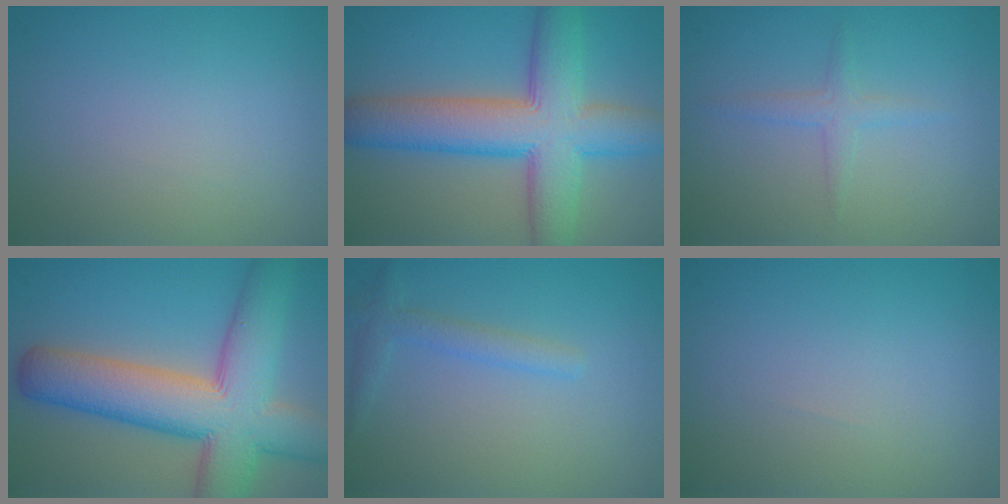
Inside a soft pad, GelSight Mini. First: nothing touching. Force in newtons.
{"total": 10.1, "press": 10.1, "slide": 0.4}
{"total": 1.5, "press": 1.5, "slide": 0.0}
{"total": 12.1, "press": 12.1, "slide": 0.6}
{"total": 1.9, "press": 1.9, "slide": 0.1}
{"total": 0.0}